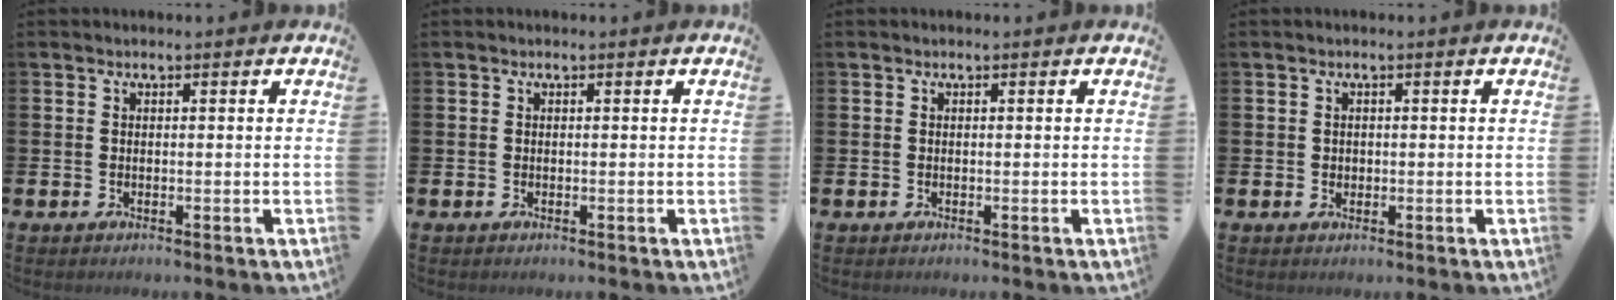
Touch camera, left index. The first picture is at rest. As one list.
[{"total": 0.0}, {"total": 0.0}, {"total": 0.9, "force": [0.4, 0.8, 0.2], "torque": [0.009, 0.001, 0.003]}]